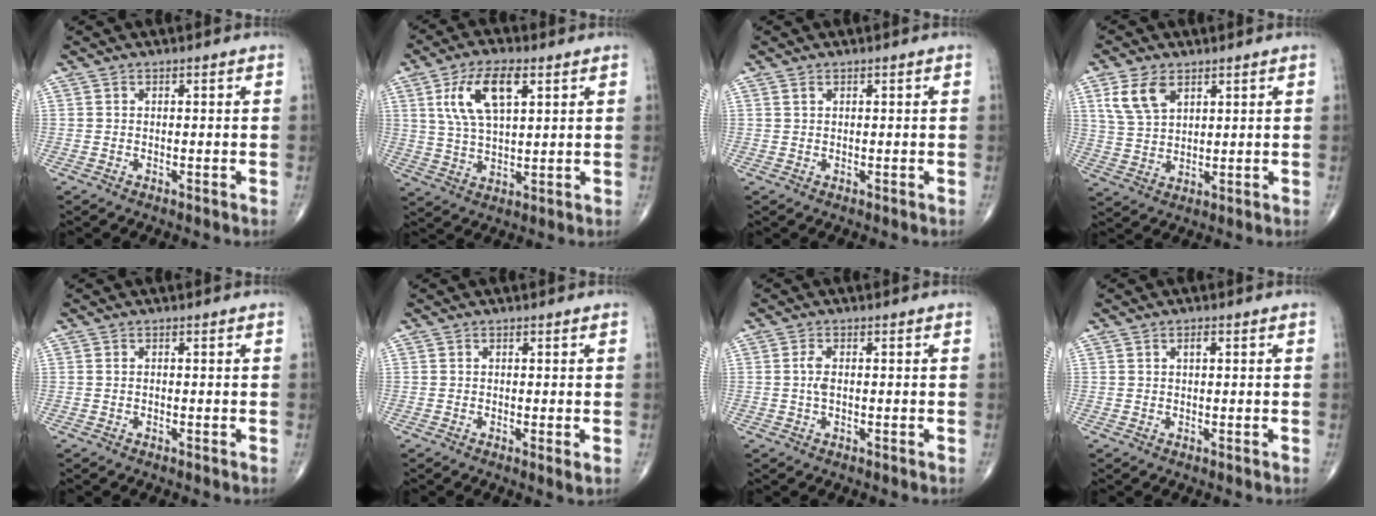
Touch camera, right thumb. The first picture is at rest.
{"total": 11.3, "force": [4.3, 4.9, 9.3], "torque": [-0.176, -0.005, 0.084]}
{"total": 0.6, "force": [0.4, 0.3, 0.3], "torque": [-0.008, 0.002, 0.009]}
{"total": 7.5, "force": [3.7, 4.4, 4.9], "torque": [-0.089, -0.009, 0.080]}
{"total": 0.0}
{"total": 1.5, "force": [-0.2, 0.2, 1.5], "torque": [-0.029, -0.008, -0.005]}
{"total": 2.0, "force": [0.0, 0.9, 1.8], "torque": [-0.043, 0.001, -0.001]}
{"total": 1.1, "force": [0.4, 0.5, 0.9], "torque": [-0.018, 0.001, 0.005]}